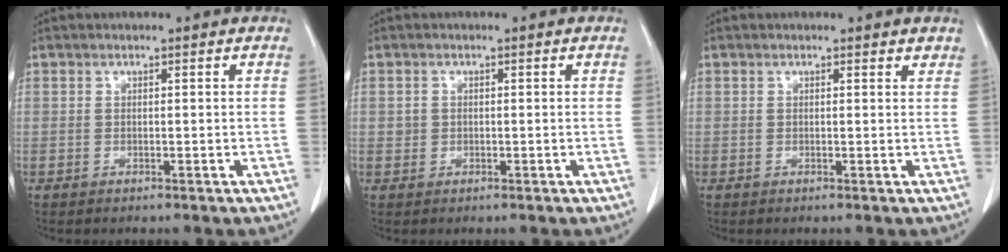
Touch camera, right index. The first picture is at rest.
{"total": 1.1, "force": [0.2, 1.1, 0.3], "torque": [-0.003, 0.006, 0.003]}
{"total": 1.0, "force": [1.0, 0.2, 0.1], "torque": [-0.006, -0.003, 0.006]}